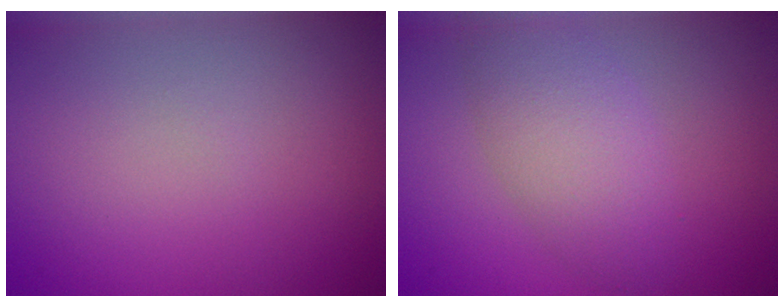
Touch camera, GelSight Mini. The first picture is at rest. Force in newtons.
{"total": 4.2, "press": 4.2, "slide": 0.1}